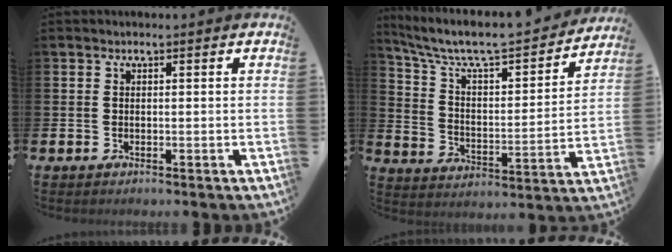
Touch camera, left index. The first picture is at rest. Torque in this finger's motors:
{"motor_torque": [0.99, -1.15, 0.46, 0.21]}